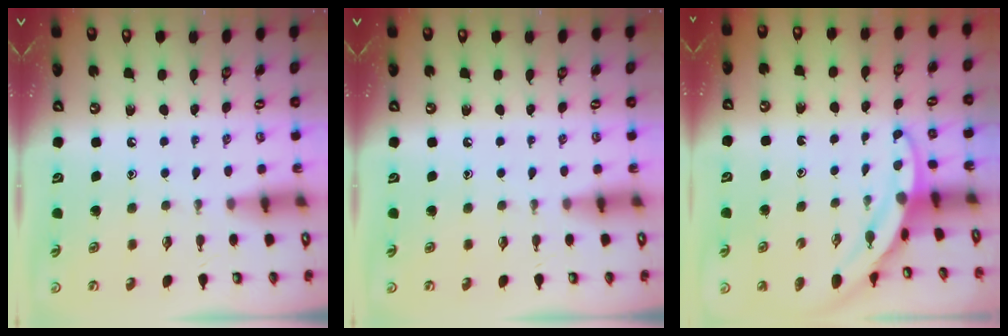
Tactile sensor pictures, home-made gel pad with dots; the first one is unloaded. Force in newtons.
{"total": 0.0}
{"total": 3.5, "press": 3.5, "slide": 0.1}